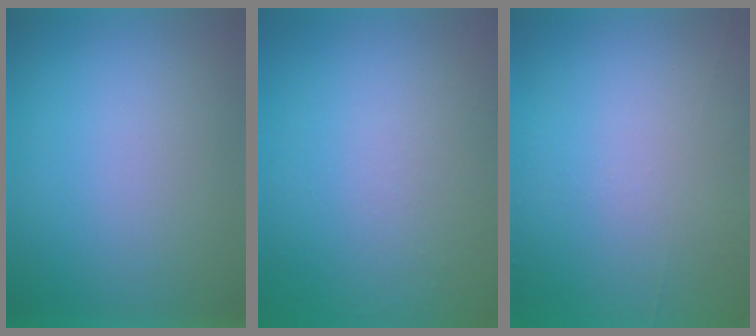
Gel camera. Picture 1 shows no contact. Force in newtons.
{"total": 8.3}
{"total": 4.5}